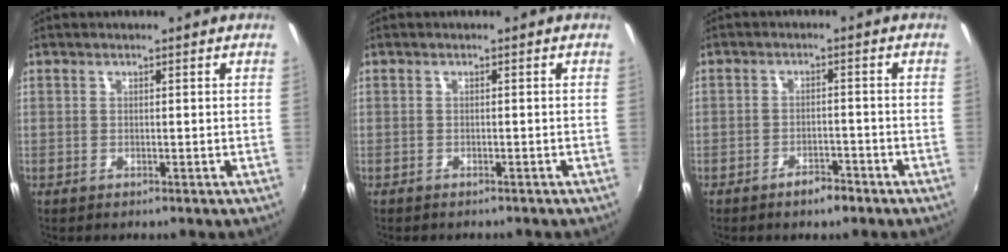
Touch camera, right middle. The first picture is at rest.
{"total": 0.8, "force": [-0.8, 0.1, 0.2], "torque": [-0.007, -0.004, -0.012]}
{"total": 2.9, "force": [-2.3, 0.9, 1.4], "torque": [-0.031, 0.001, -0.033]}